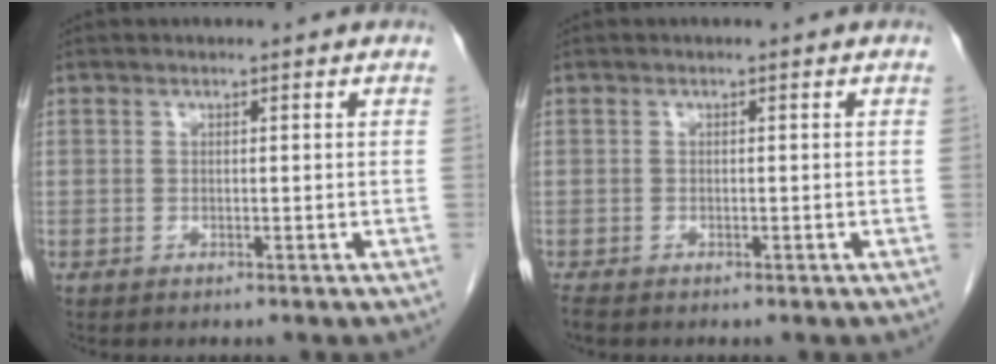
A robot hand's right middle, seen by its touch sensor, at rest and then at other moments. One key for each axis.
{"total": 1.1, "fx": -0.9, "fy": 0.4, "fz": 0.6, "tx": -0.021, "ty": -0.006, "tz": -0.014}